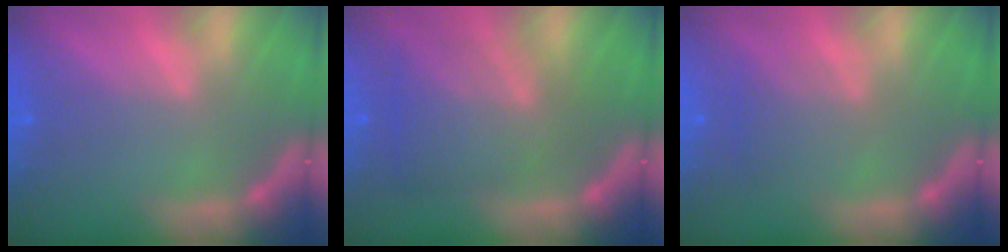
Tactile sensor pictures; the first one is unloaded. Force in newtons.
{"total": 6.5}
{"total": 2.5}